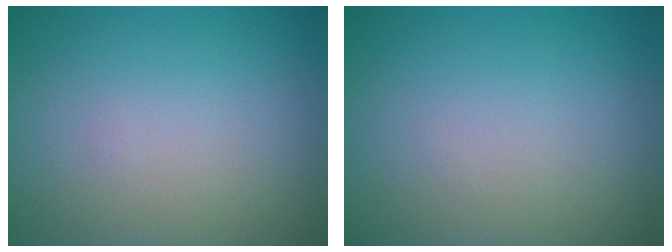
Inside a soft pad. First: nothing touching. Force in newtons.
{"total": 0.0}